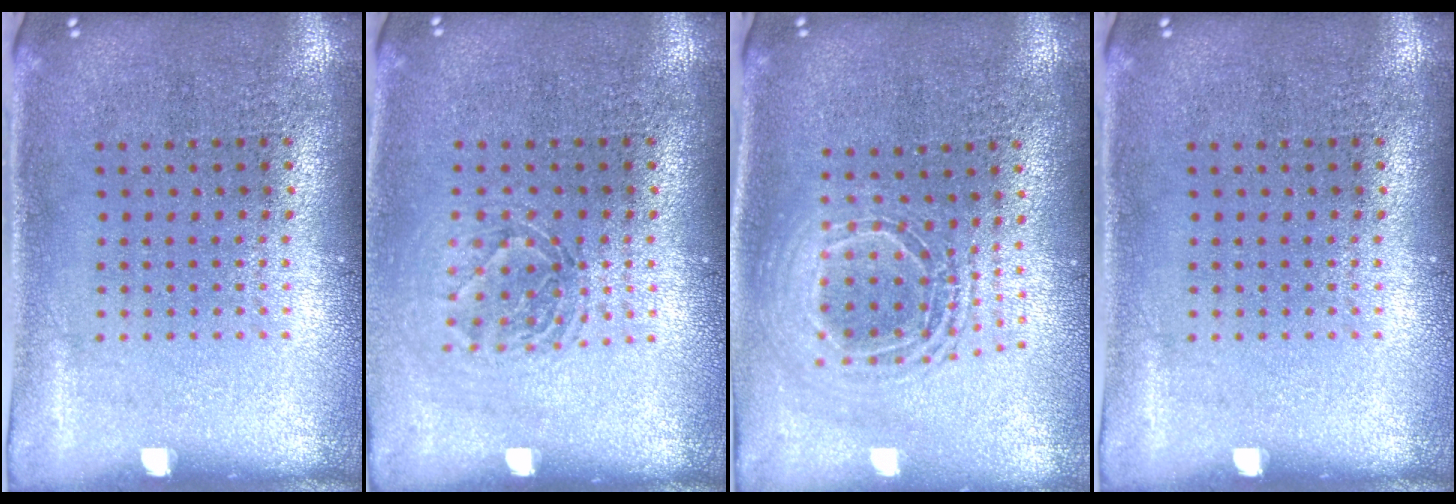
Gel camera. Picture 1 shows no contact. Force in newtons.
{"total": 1.3, "press": 1.1, "slide": 0.6}
{"total": 1.9, "press": 1.6, "slide": 1.0}
{"total": 0.0}